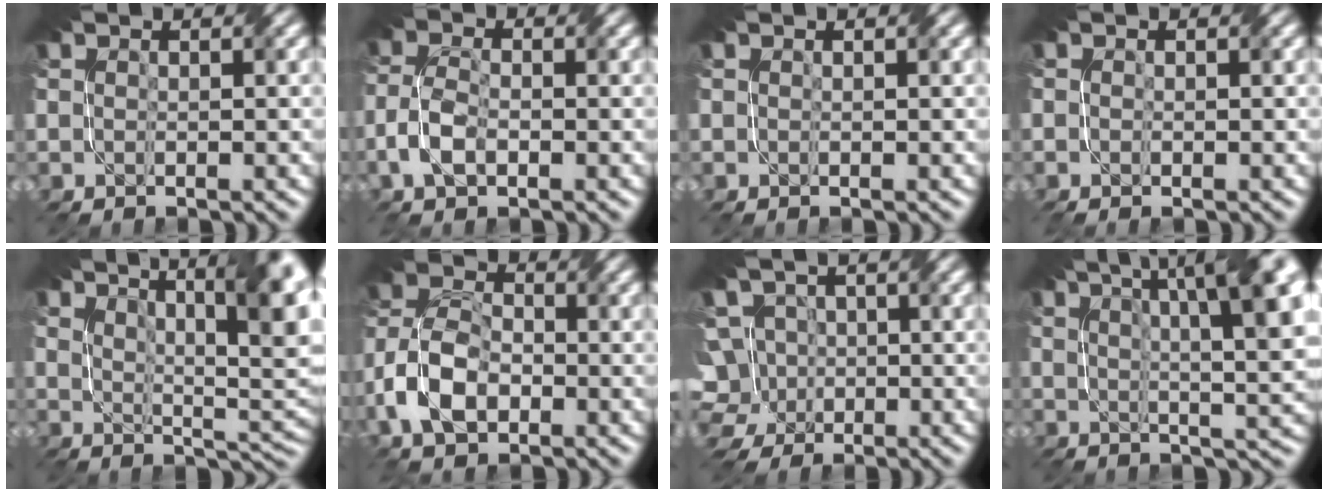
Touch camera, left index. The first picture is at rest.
{"total": 3.2, "force": [-1.5, 1.6, 2.4], "torque": [-0.055, 0.004, -0.033]}
{"total": 0.0}
{"total": 0.9, "force": [-0.4, 0.5, 0.6], "torque": [-0.012, -0.002, -0.002]}
{"total": 12.9, "force": [6.9, 4.4, 10.1], "torque": [-0.115, 0.021, 0.085]}
{"total": 6.7, "force": [-2.8, 4.1, 4.5], "torque": [-0.095, 0.008, -0.059]}
{"total": 6.5, "force": [-0.7, 5.8, 3.0], "torque": [-0.064, 0.023, -0.027]}
{"total": 14.7, "force": [5.6, 5.2, 12.5], "torque": [-0.137, 0.043, 0.064]}